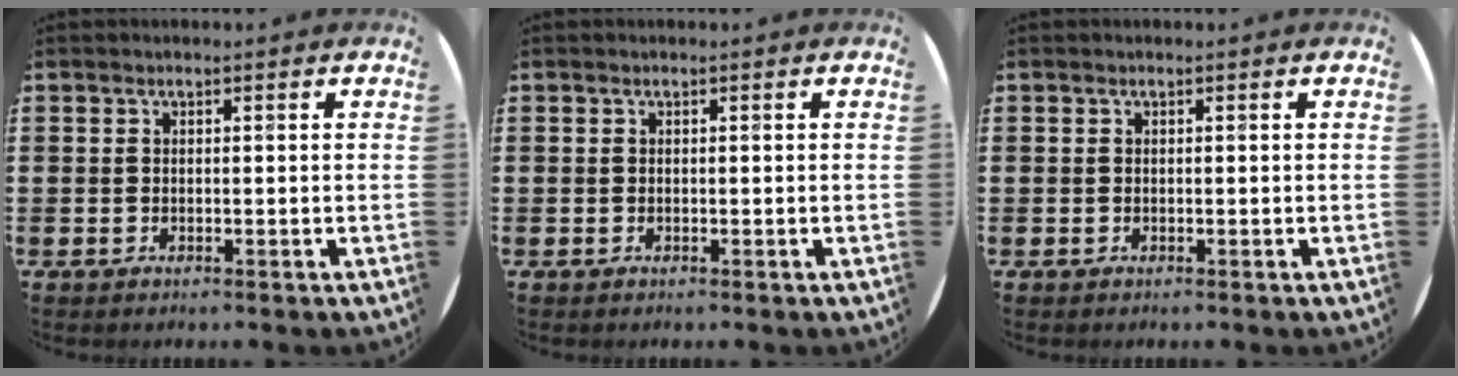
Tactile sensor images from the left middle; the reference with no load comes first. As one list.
[{"total": 0.0}, {"total": 0.0}]